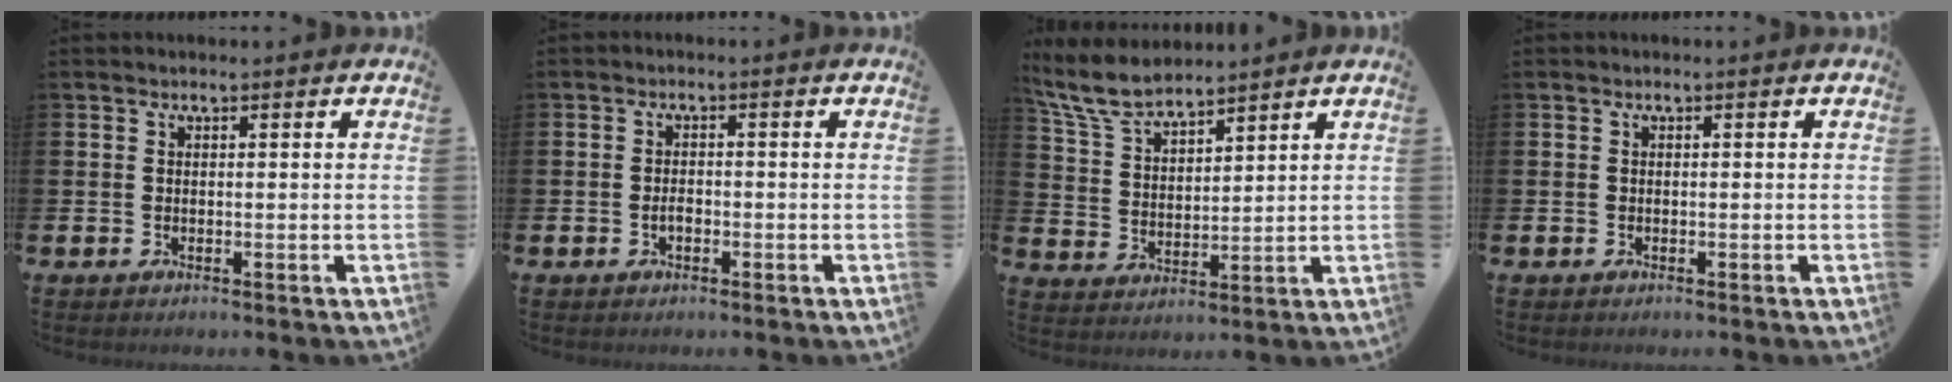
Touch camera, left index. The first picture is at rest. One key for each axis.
{"total": 1.4, "fx": -0.6, "fy": 0.8, "fz": 1.0, "tx": -0.018, "ty": 0.002, "tz": -0.012}
{"total": 7.4, "fx": 6.8, "fy": 1.6, "fz": 2.5, "tx": -0.079, "ty": -0.024, "tz": 0.127}
{"total": 0.0}